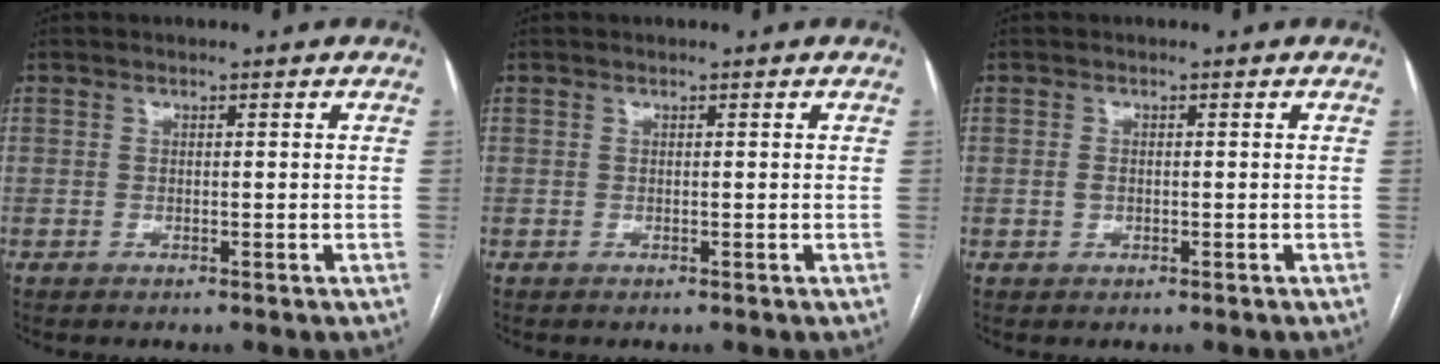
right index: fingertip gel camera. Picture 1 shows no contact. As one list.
[{"total": 0.0}, {"total": 1.0, "force": [-0.2, 0.7, 0.6], "torque": [-0.014, 0.001, -0.003]}]